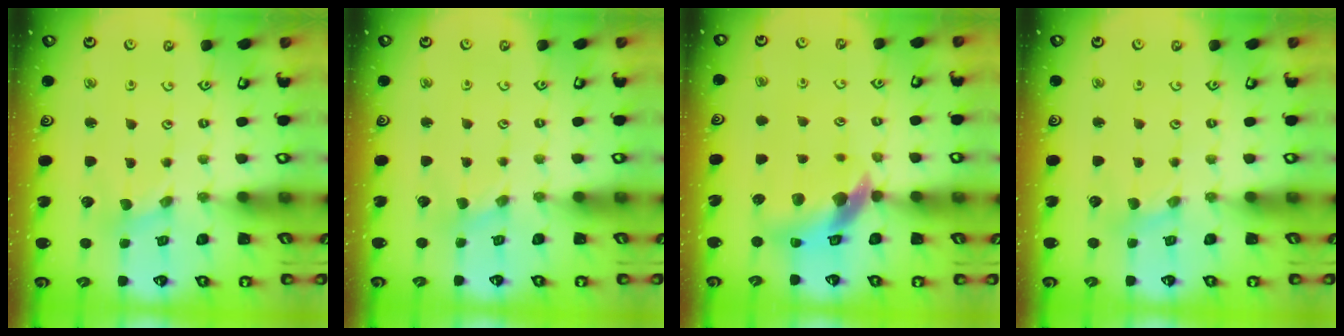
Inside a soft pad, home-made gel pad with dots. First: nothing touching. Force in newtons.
{"total": 0.5, "press": 0.5, "slide": 0.1}
{"total": 10.8, "press": 10.7, "slide": 1.5}
{"total": 2.3, "press": 2.3, "slide": 0.2}